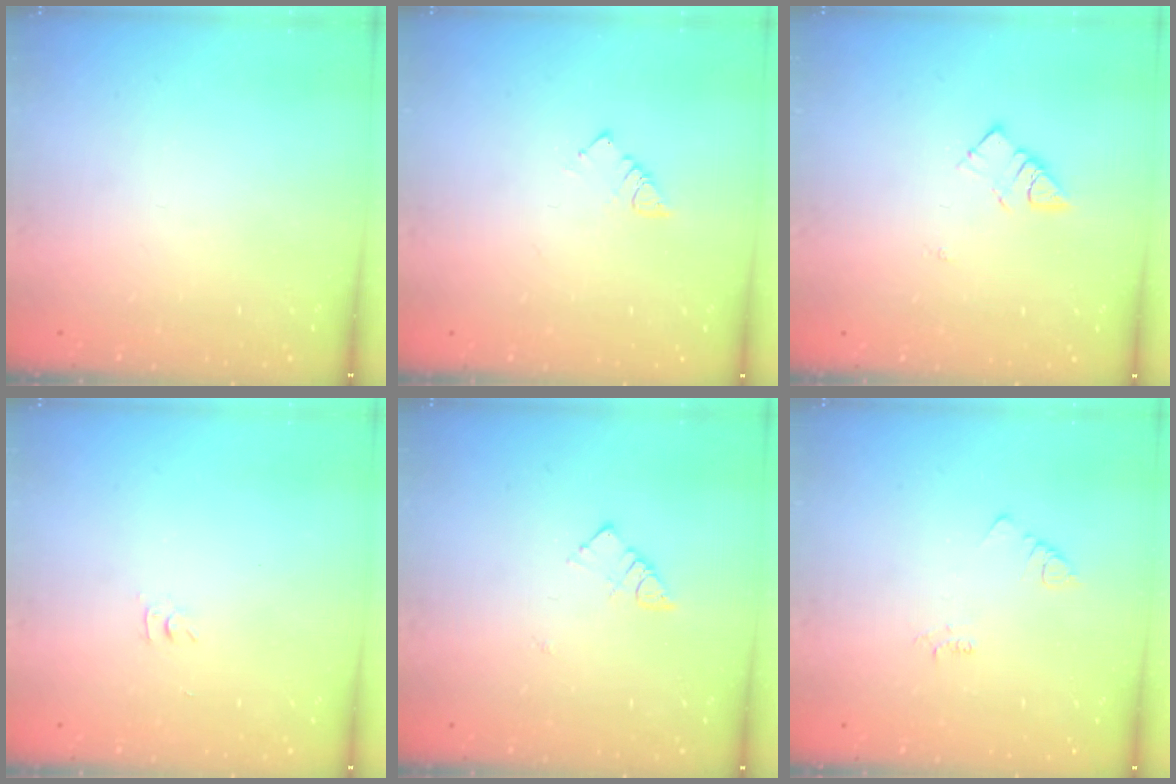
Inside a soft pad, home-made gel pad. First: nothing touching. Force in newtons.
{"total": 2.9, "press": 2.9, "slide": 0.5}
{"total": 5.0, "press": 5.0, "slide": 0.2}
{"total": 2.8, "press": 2.8, "slide": 0.4}
{"total": 4.1, "press": 4.0, "slide": 0.5}
{"total": 1.9, "press": 1.9, "slide": 0.3}